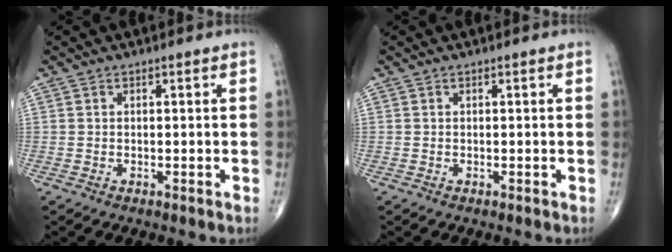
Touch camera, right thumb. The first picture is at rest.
{"total": 0.0}